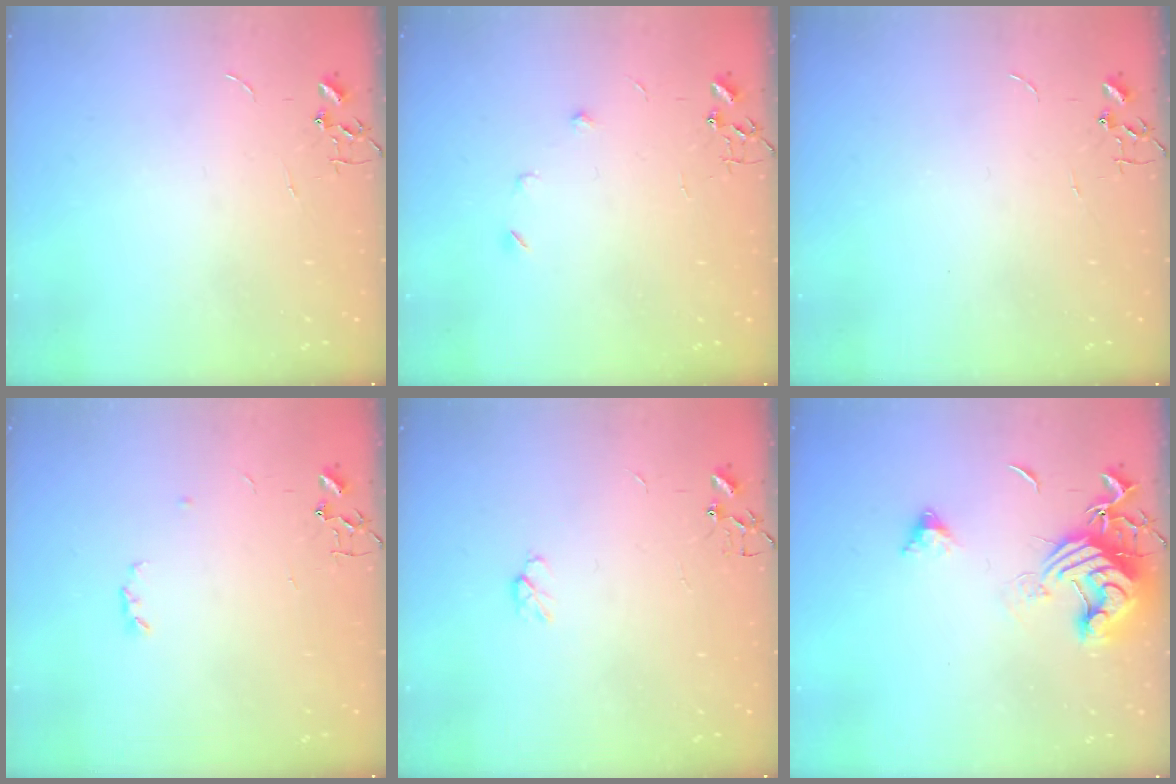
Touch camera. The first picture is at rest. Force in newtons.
{"total": 5.7, "press": 5.7, "slide": 0.7}
{"total": 0.0}
{"total": 3.2, "press": 3.2, "slide": 0.5}
{"total": 3.7, "press": 3.7, "slide": 0.7}
{"total": 13.8, "press": 13.7, "slide": 1.8}